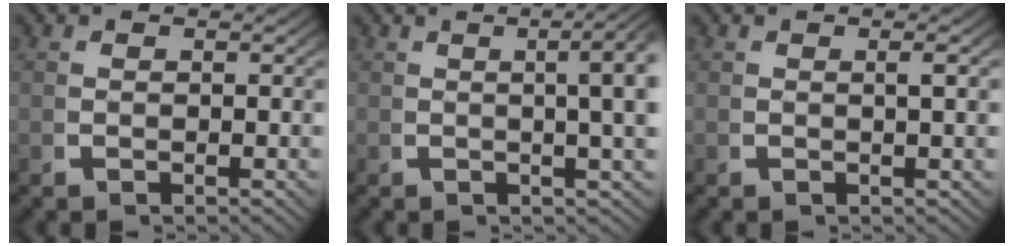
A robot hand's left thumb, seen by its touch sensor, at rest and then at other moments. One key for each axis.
{"total": 8.8, "fx": 3.0, "fy": 3.9, "fz": 7.3, "tx": -0.060, "ty": 0.037, "tz": 0.023}
{"total": 1.2, "fx": 0.2, "fy": 0.1, "fz": 1.1, "tx": -0.021, "ty": 0.000, "tz": 0.004}